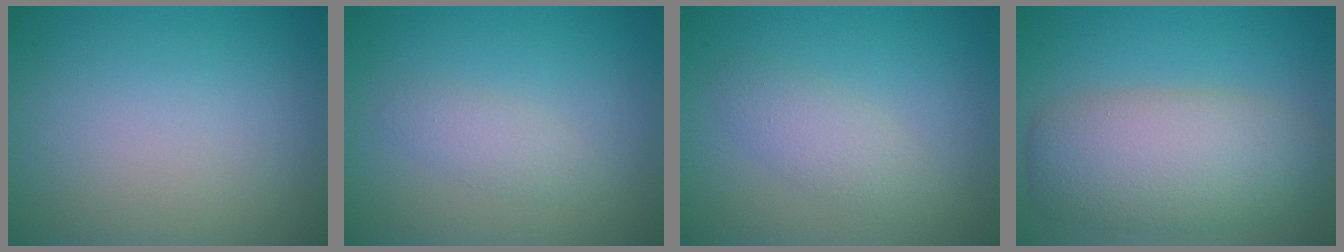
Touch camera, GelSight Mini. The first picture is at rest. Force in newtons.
{"total": 1.6, "press": 1.6, "slide": 0.0}
{"total": 2.3, "press": 2.3, "slide": 0.0}
{"total": 7.5, "press": 7.5, "slide": 0.2}